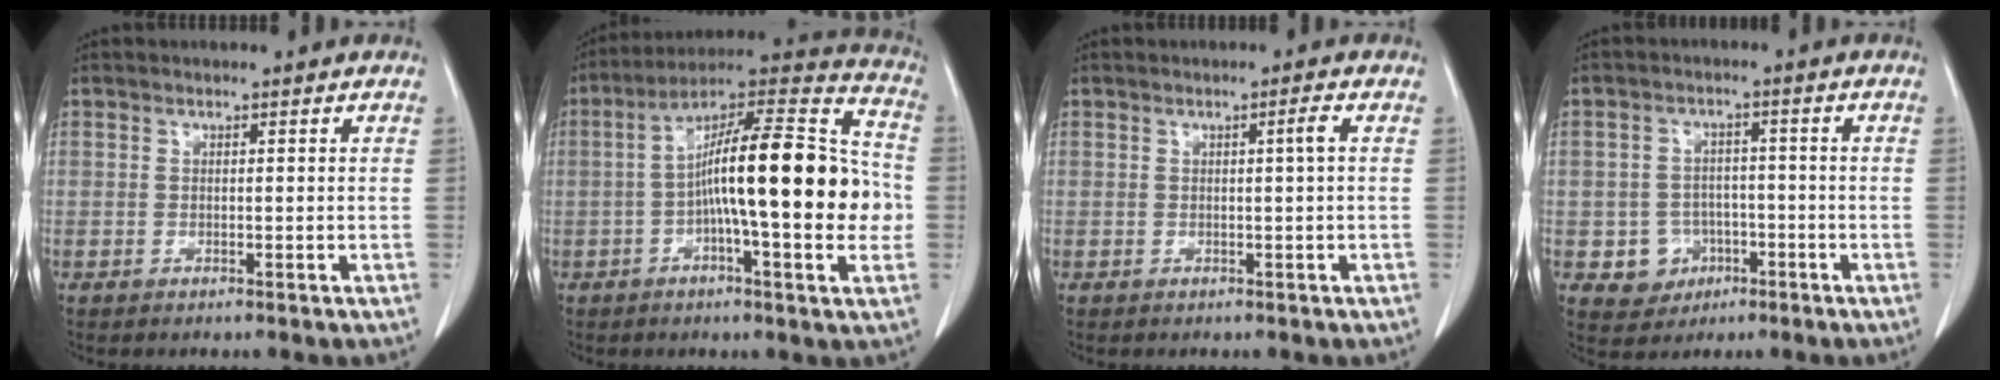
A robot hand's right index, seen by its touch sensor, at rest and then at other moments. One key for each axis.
{"total": 22.3, "fx": -1.8, "fy": 3.4, "fz": 21.9, "tx": -0.328, "ty": 0.027, "tz": -0.031}
{"total": 1.4, "fx": 0.1, "fy": -0.4, "fz": 1.3, "tx": -0.022, "ty": 0.001, "tz": 0.001}
{"total": 5.5, "fx": -2.0, "fy": 5.0, "fz": 0.9, "tx": -0.008, "ty": 0.011, "tz": -0.022}